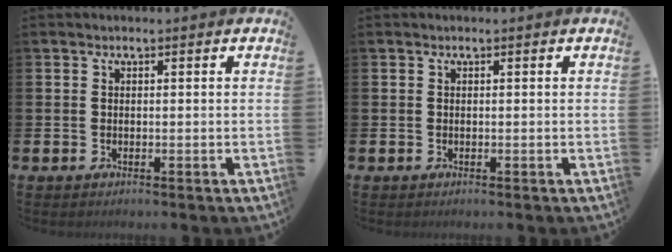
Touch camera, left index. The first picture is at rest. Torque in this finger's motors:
{"motor_torque": [0.00, 0.00, 0.00, 0.00]}